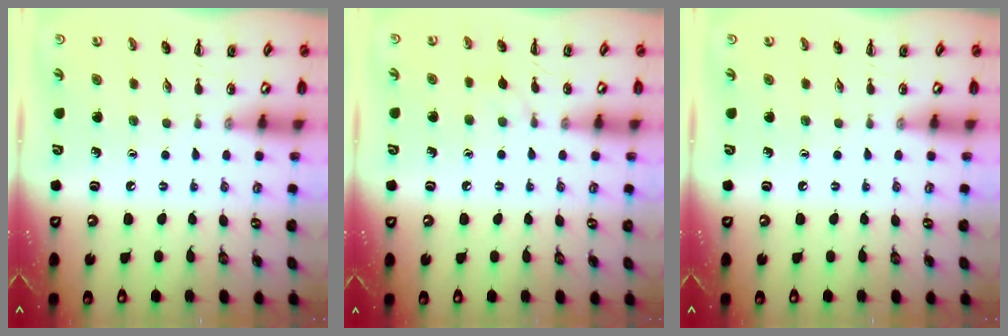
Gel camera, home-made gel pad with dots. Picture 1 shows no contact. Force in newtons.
{"total": 5.1, "press": 4.7, "slide": 2.0}
{"total": 0.0}